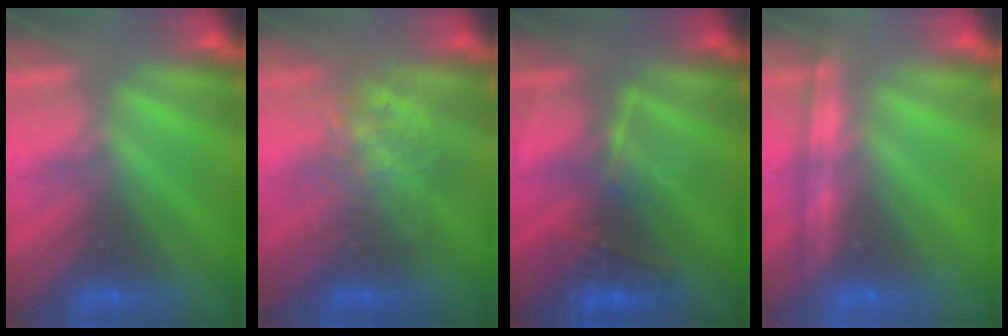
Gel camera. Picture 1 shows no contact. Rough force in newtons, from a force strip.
{"total": 2.3}
{"total": 2.7}
{"total": 1.2}